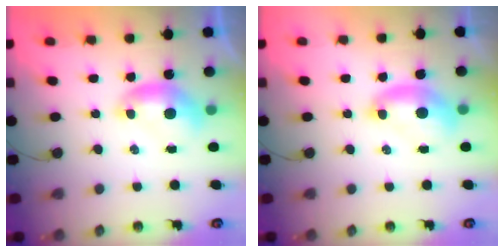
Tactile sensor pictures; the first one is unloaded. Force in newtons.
{"total": 1.9, "press": 1.9, "slide": 0.3}